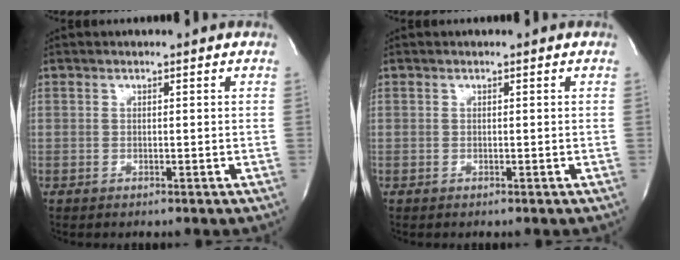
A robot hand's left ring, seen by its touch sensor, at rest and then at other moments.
{"total": 0.0}